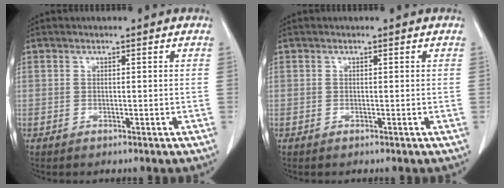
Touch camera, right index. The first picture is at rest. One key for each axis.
{"total": 0.0}